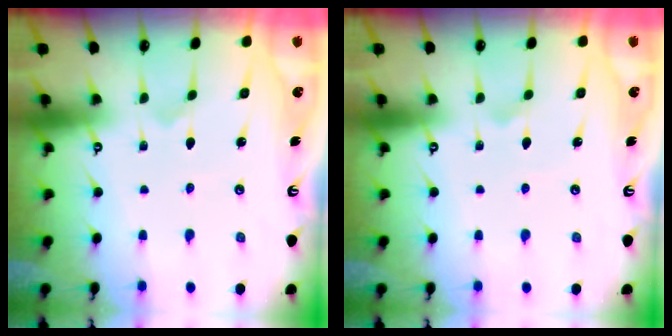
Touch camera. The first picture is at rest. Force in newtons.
{"total": 2.3, "press": 2.3, "slide": 0.1}